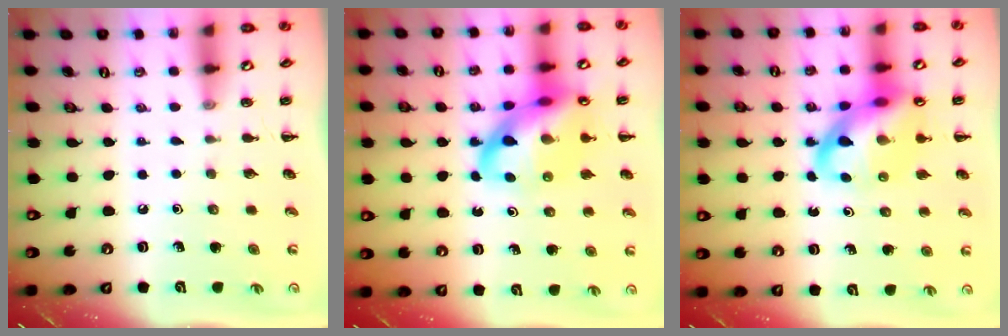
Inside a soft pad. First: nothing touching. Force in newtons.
{"total": 18.6, "press": 18.4, "slide": 2.8}
{"total": 16.2, "press": 15.9, "slide": 3.2}